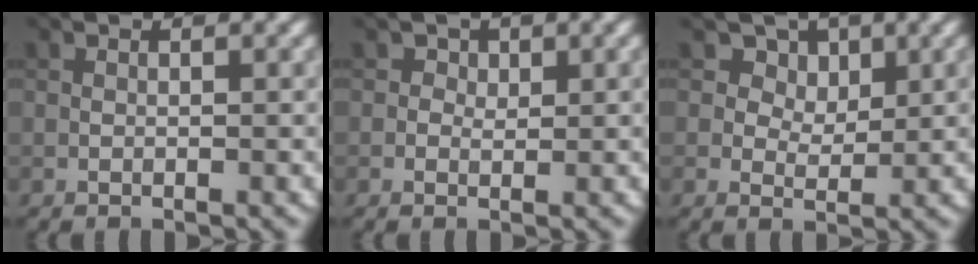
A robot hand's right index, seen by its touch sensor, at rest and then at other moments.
{"total": 1.3, "force": [0.6, 1.0, 0.6], "torque": [-0.001, -0.006, 0.003]}
{"total": 4.2, "force": [2.4, 2.8, 2.0], "torque": [-0.038, -0.007, 0.031]}